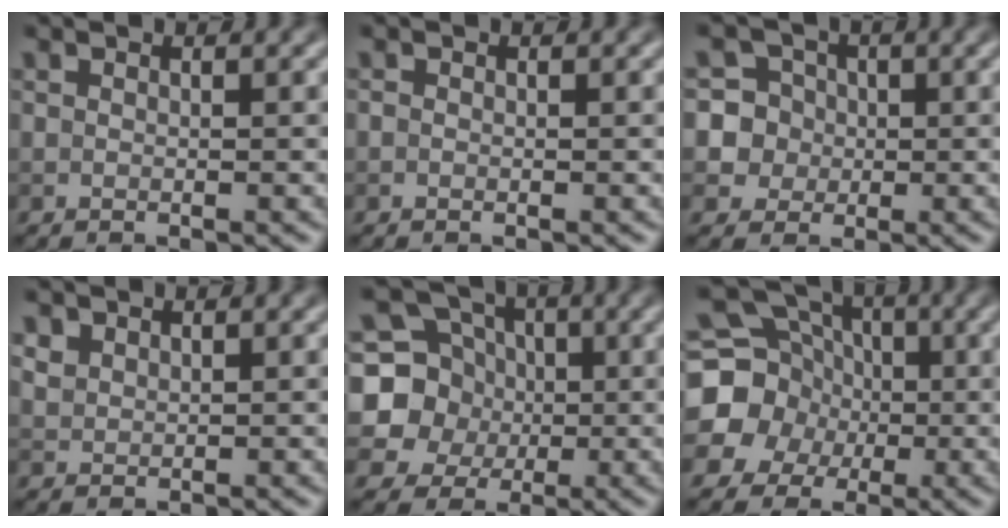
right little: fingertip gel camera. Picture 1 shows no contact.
{"total": 0.0}
{"total": 7.8, "force": [0.9, 7.5, 1.9], "torque": [-0.044, 0.031, 0.009]}
{"total": 1.2, "force": [0.9, 0.8, 0.2], "torque": [-0.008, 0.001, 0.021]}
{"total": 5.9, "force": [0.2, 5.6, 2.0], "torque": [-0.032, 0.001, -0.015]}
{"total": 10.3, "force": [-0.6, 9.7, 3.5], "torque": [-0.106, 0.018, -0.037]}